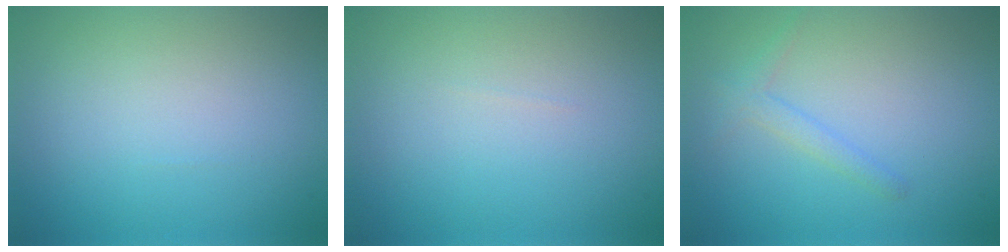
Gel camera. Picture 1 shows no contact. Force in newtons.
{"total": 0.0}
{"total": 1.5, "press": 1.5, "slide": 0.1}